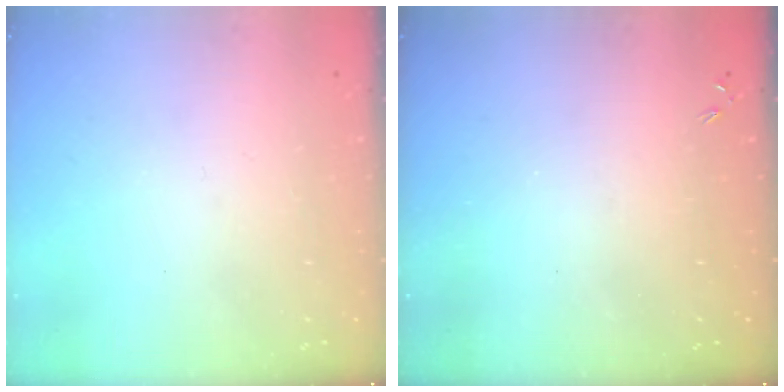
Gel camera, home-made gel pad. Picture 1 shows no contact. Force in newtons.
{"total": 0.0}